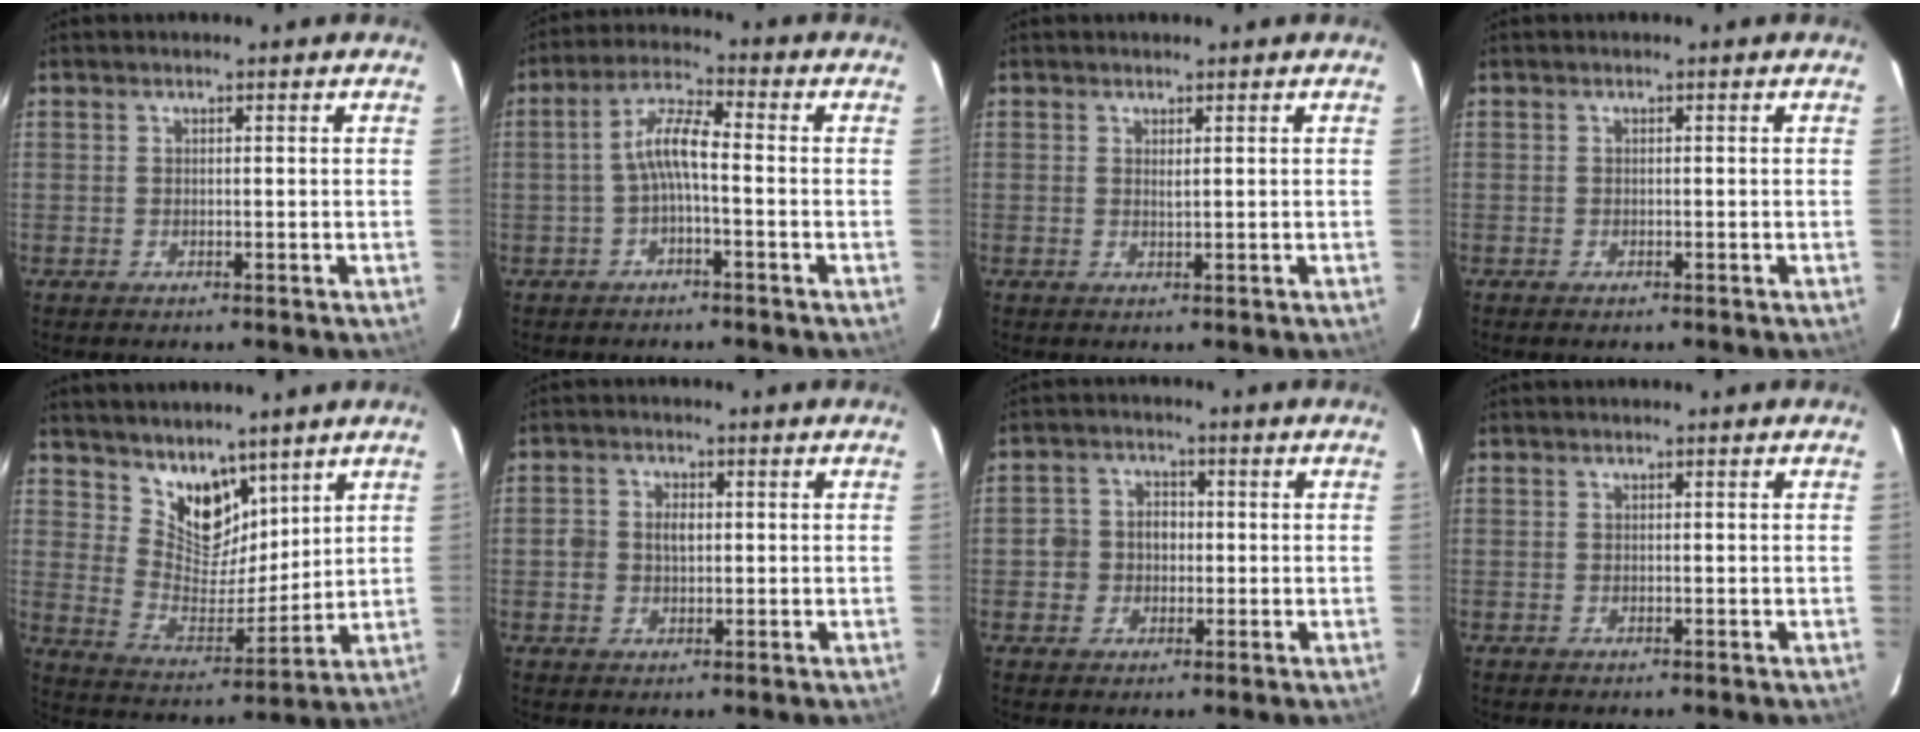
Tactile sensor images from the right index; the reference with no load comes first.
{"total": 5.6, "force": [-1.6, 1.1, 5.3], "torque": [-0.117, 0.017, -0.031]}
{"total": 0.8, "force": [0.4, 0.1, 0.7], "torque": [-0.013, 0.000, 0.008]}
{"total": 0.7, "force": [-0.5, 0.3, 0.2], "torque": [-0.006, -0.002, -0.011]}
{"total": 10.6, "force": [7.6, 5.5, 4.9], "torque": [-0.079, -0.008, 0.148]}
{"total": 3.8, "force": [-0.1, 3.1, 2.1], "torque": [-0.039, 0.009, -0.002]}
{"total": 5.1, "force": [-0.8, 4.9, 1.5], "torque": [-0.027, 0.017, -0.015]}
{"total": 0.0}